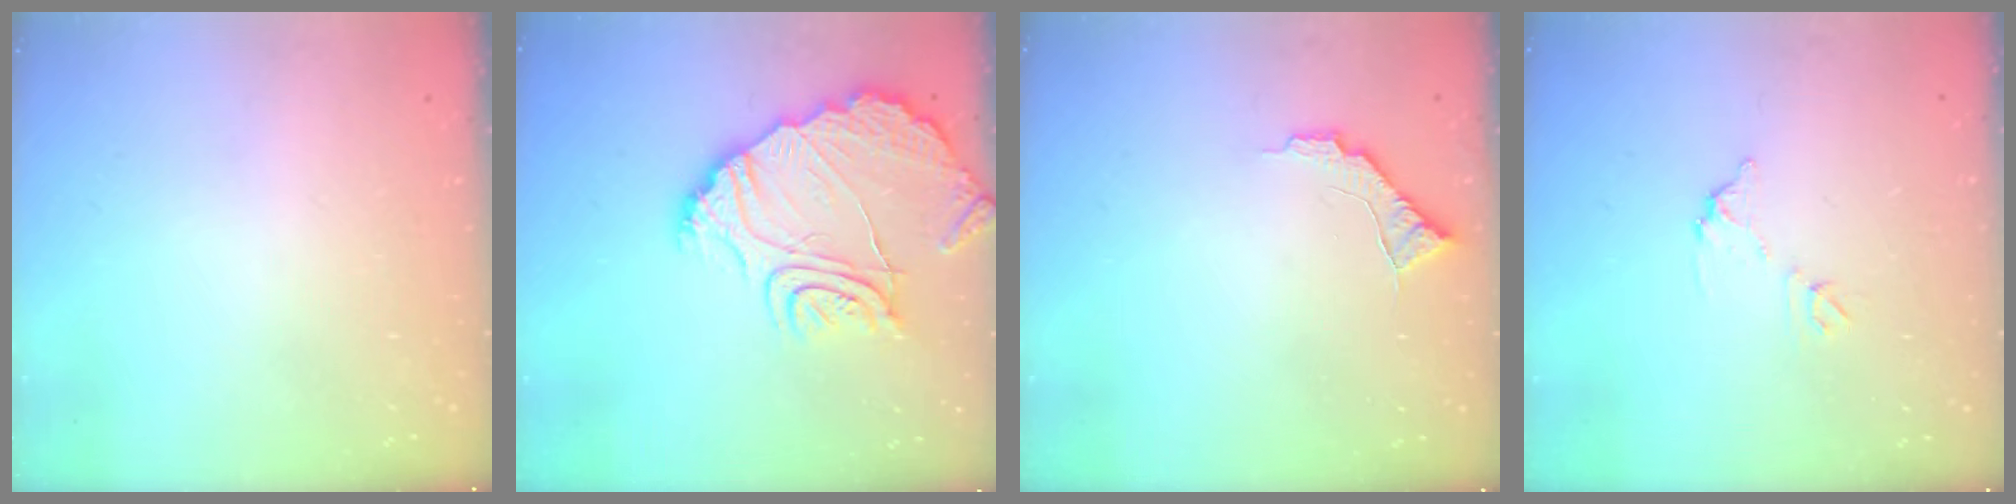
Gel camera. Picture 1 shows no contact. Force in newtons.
{"total": 15.7, "press": 15.6, "slide": 1.7}
{"total": 6.6, "press": 6.5, "slide": 0.5}
{"total": 6.5, "press": 6.5, "slide": 0.4}